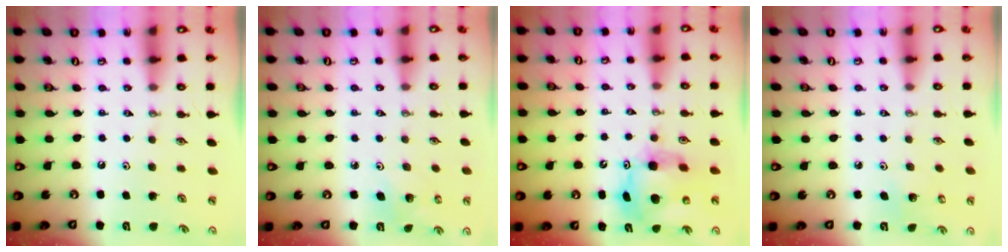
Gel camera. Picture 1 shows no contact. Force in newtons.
{"total": 4.0, "press": 4.0, "slide": 0.4}
{"total": 11.6, "press": 11.5, "slide": 1.1}
{"total": 3.0, "press": 2.9, "slide": 0.3}